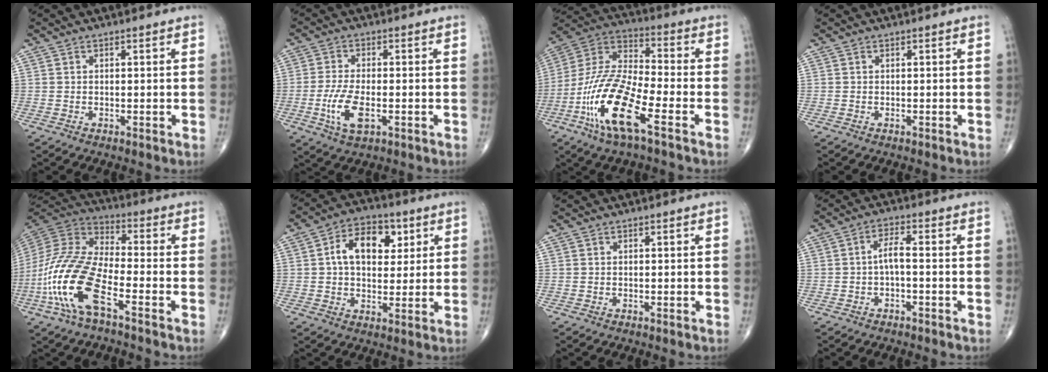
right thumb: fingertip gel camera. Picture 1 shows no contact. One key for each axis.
{"total": 7.3, "fx": -2.0, "fy": 3.1, "fz": 6.2, "tx": -0.131, "ty": 0.001, "tz": -0.036}
{"total": 17.8, "fx": -7.9, "fy": 4.7, "fz": 15.2, "tx": -0.329, "ty": 0.031, "tz": -0.153}
{"total": 0.0}
{"total": 18.3, "fx": -7.5, "fy": 6.4, "fz": 15.4, "tx": -0.344, "ty": 0.028, "tz": -0.147}
{"total": 11.4, "fx": 3.0, "fy": 7.3, "fz": 8.3, "tx": -0.100, "ty": 0.005, "tz": 0.041}
{"total": 0.0}
{"total": 3.0, "fx": -0.7, "fy": 0.7, "fz": 2.8, "tx": -0.054, "ty": 0.018, "tz": -0.013}